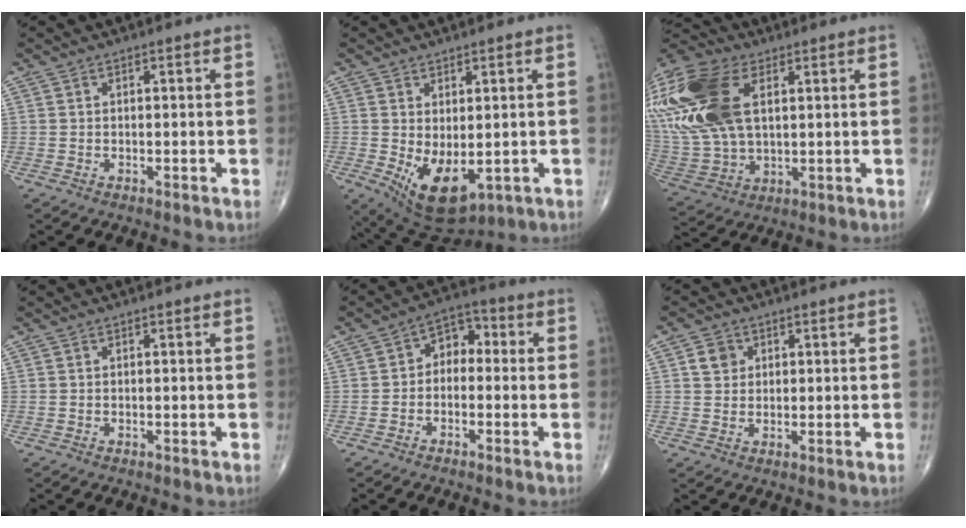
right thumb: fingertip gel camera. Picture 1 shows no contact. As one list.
[{"total": 9.7, "force": [-1.5, 5.2, 8.1], "torque": [-0.120, -0.010, 0.002]}, {"total": 28.6, "force": [8.6, 16.9, 21.5], "torque": [-0.523, 0.017, 0.172]}, {"total": 0.0}, {"total": 6.0, "force": [-0.4, 4.4, 4.1], "torque": [-0.033, 0.030, -0.024]}, {"total": 3.6, "force": [1.2, 3.1, 1.3], "torque": [-0.007, -0.003, 0.019]}]